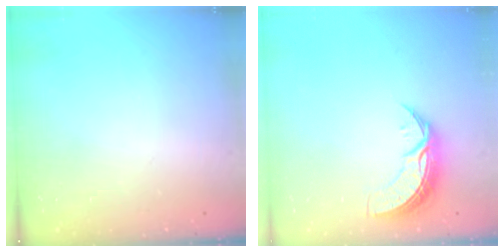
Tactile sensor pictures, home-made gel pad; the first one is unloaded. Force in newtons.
{"total": 8.5, "press": 8.4, "slide": 0.6}